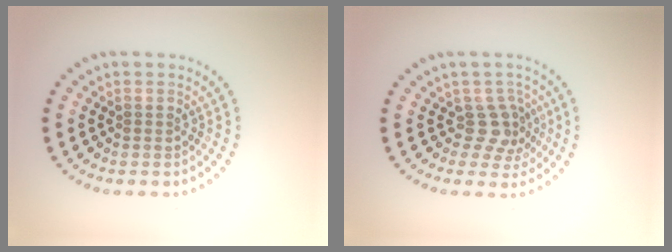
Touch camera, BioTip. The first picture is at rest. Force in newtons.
{"total": 2.6, "press": 2.1, "slide": 1.7}